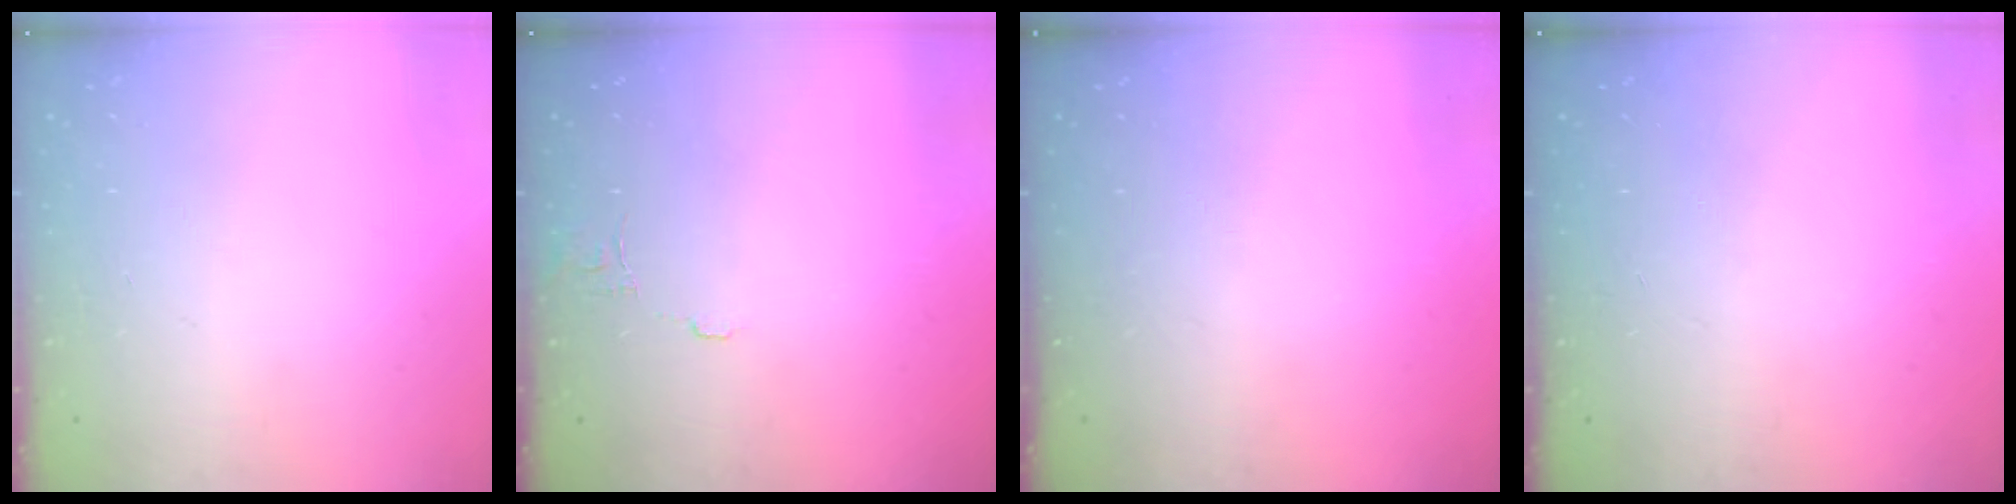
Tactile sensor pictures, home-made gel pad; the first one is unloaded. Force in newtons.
{"total": 5.1, "press": 5.1, "slide": 0.4}
{"total": 0.0}
{"total": 0.0}